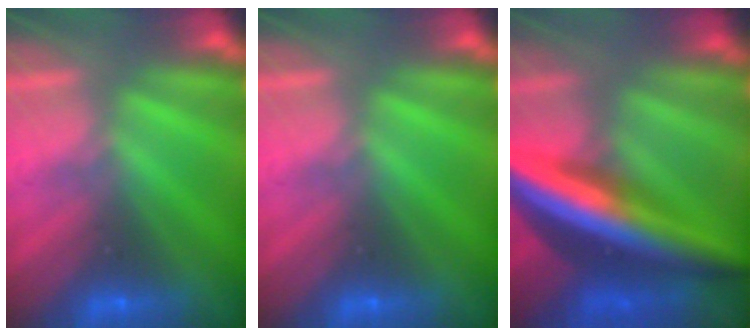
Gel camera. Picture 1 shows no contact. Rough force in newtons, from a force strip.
{"total": 0.0}
{"total": 5.6}